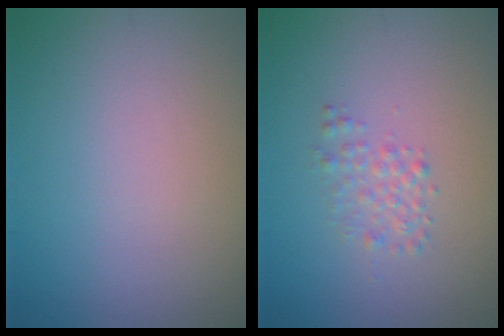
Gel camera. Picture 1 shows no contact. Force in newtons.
{"total": 1.5, "press": 1.5, "slide": 0.0}